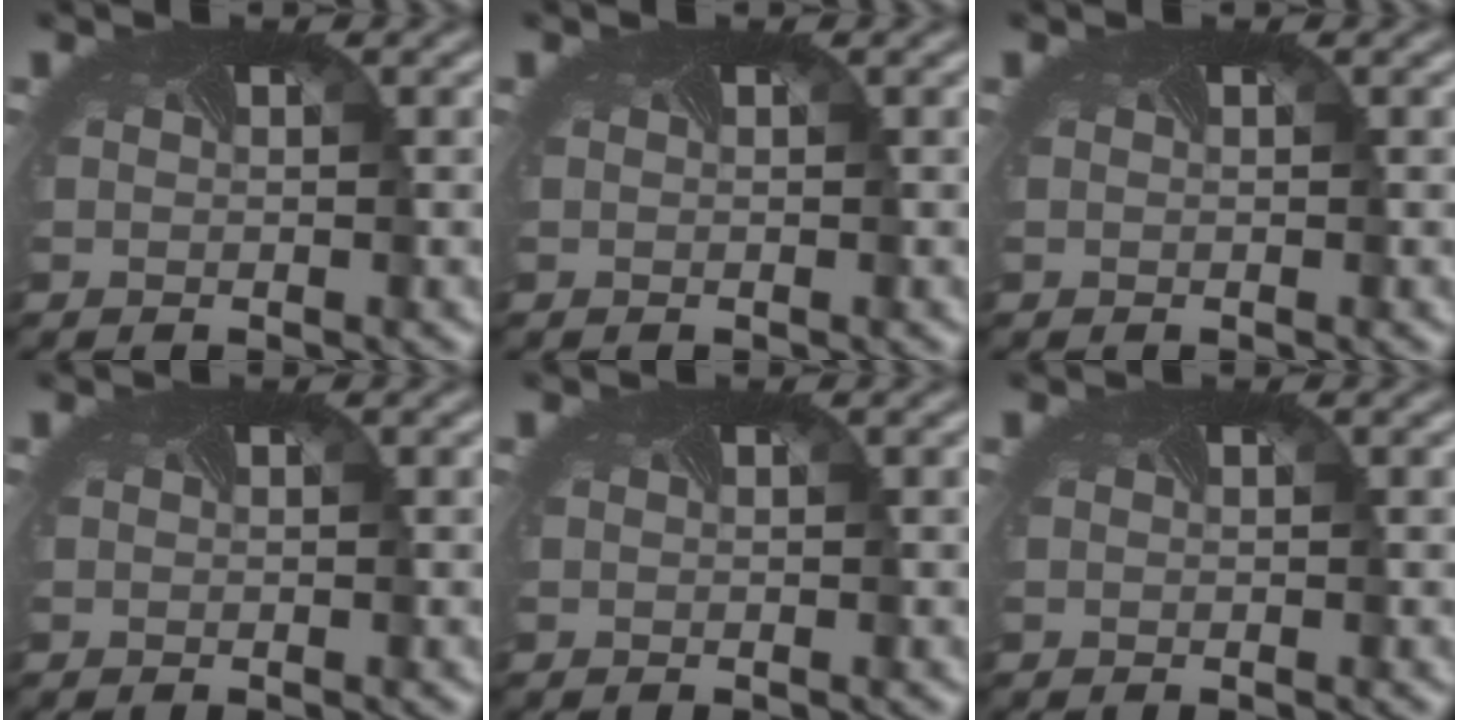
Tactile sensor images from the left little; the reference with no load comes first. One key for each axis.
{"total": 0.0}
{"total": 0.0}
{"total": 0.0}
{"total": 0.0}
{"total": 0.0}